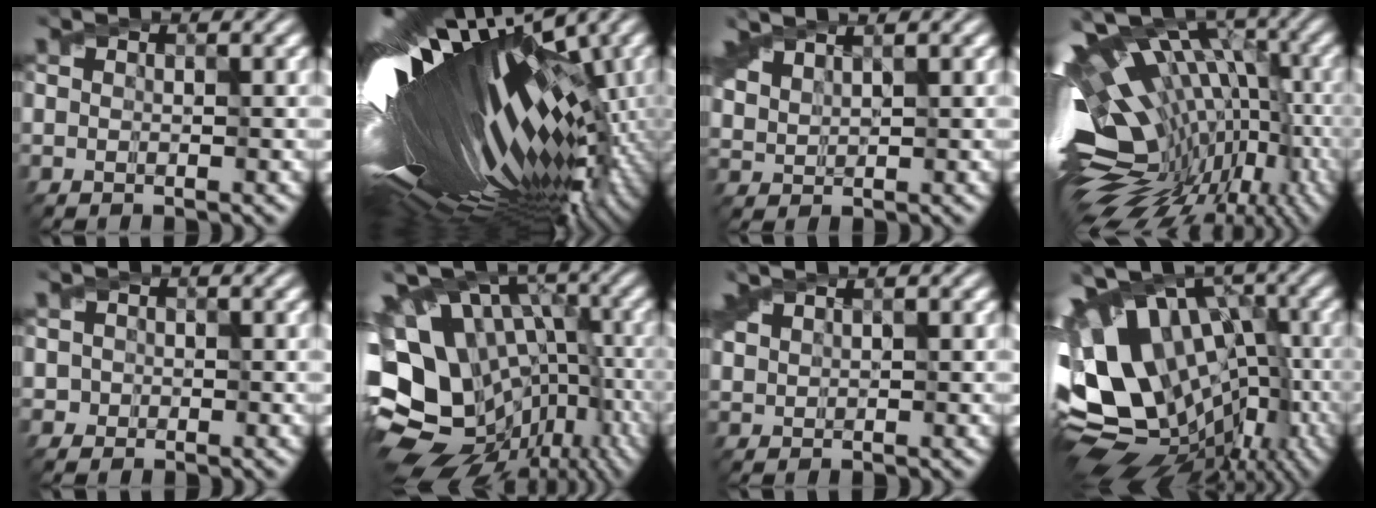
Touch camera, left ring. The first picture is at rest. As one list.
[{"total": 20.1, "force": [2.6, 7.3, 18.6], "torque": [-0.334, -0.012, 0.063]}, {"total": 2.5, "force": [2.2, 0.6, 1.0], "torque": [-0.037, 0.011, 0.058]}, {"total": 18.3, "force": [-1.9, 10.2, 15.0], "torque": [-0.226, -0.012, -0.002]}, {"total": 1.2, "force": [0.1, 1.1, 0.3], "torque": [0.007, 0.005, 0.005]}, {"total": 16.1, "force": [-4.0, 11.7, 10.2], "torque": [-0.170, 0.011, -0.024]}, {"total": 1.2, "force": [1.2, 0.0, 0.3], "torque": [-0.018, 0.009, 0.038]}, {"total": 15.4, "force": [-1.4, 9.8, 11.8], "torque": [-0.195, 0.003, -0.010]}]